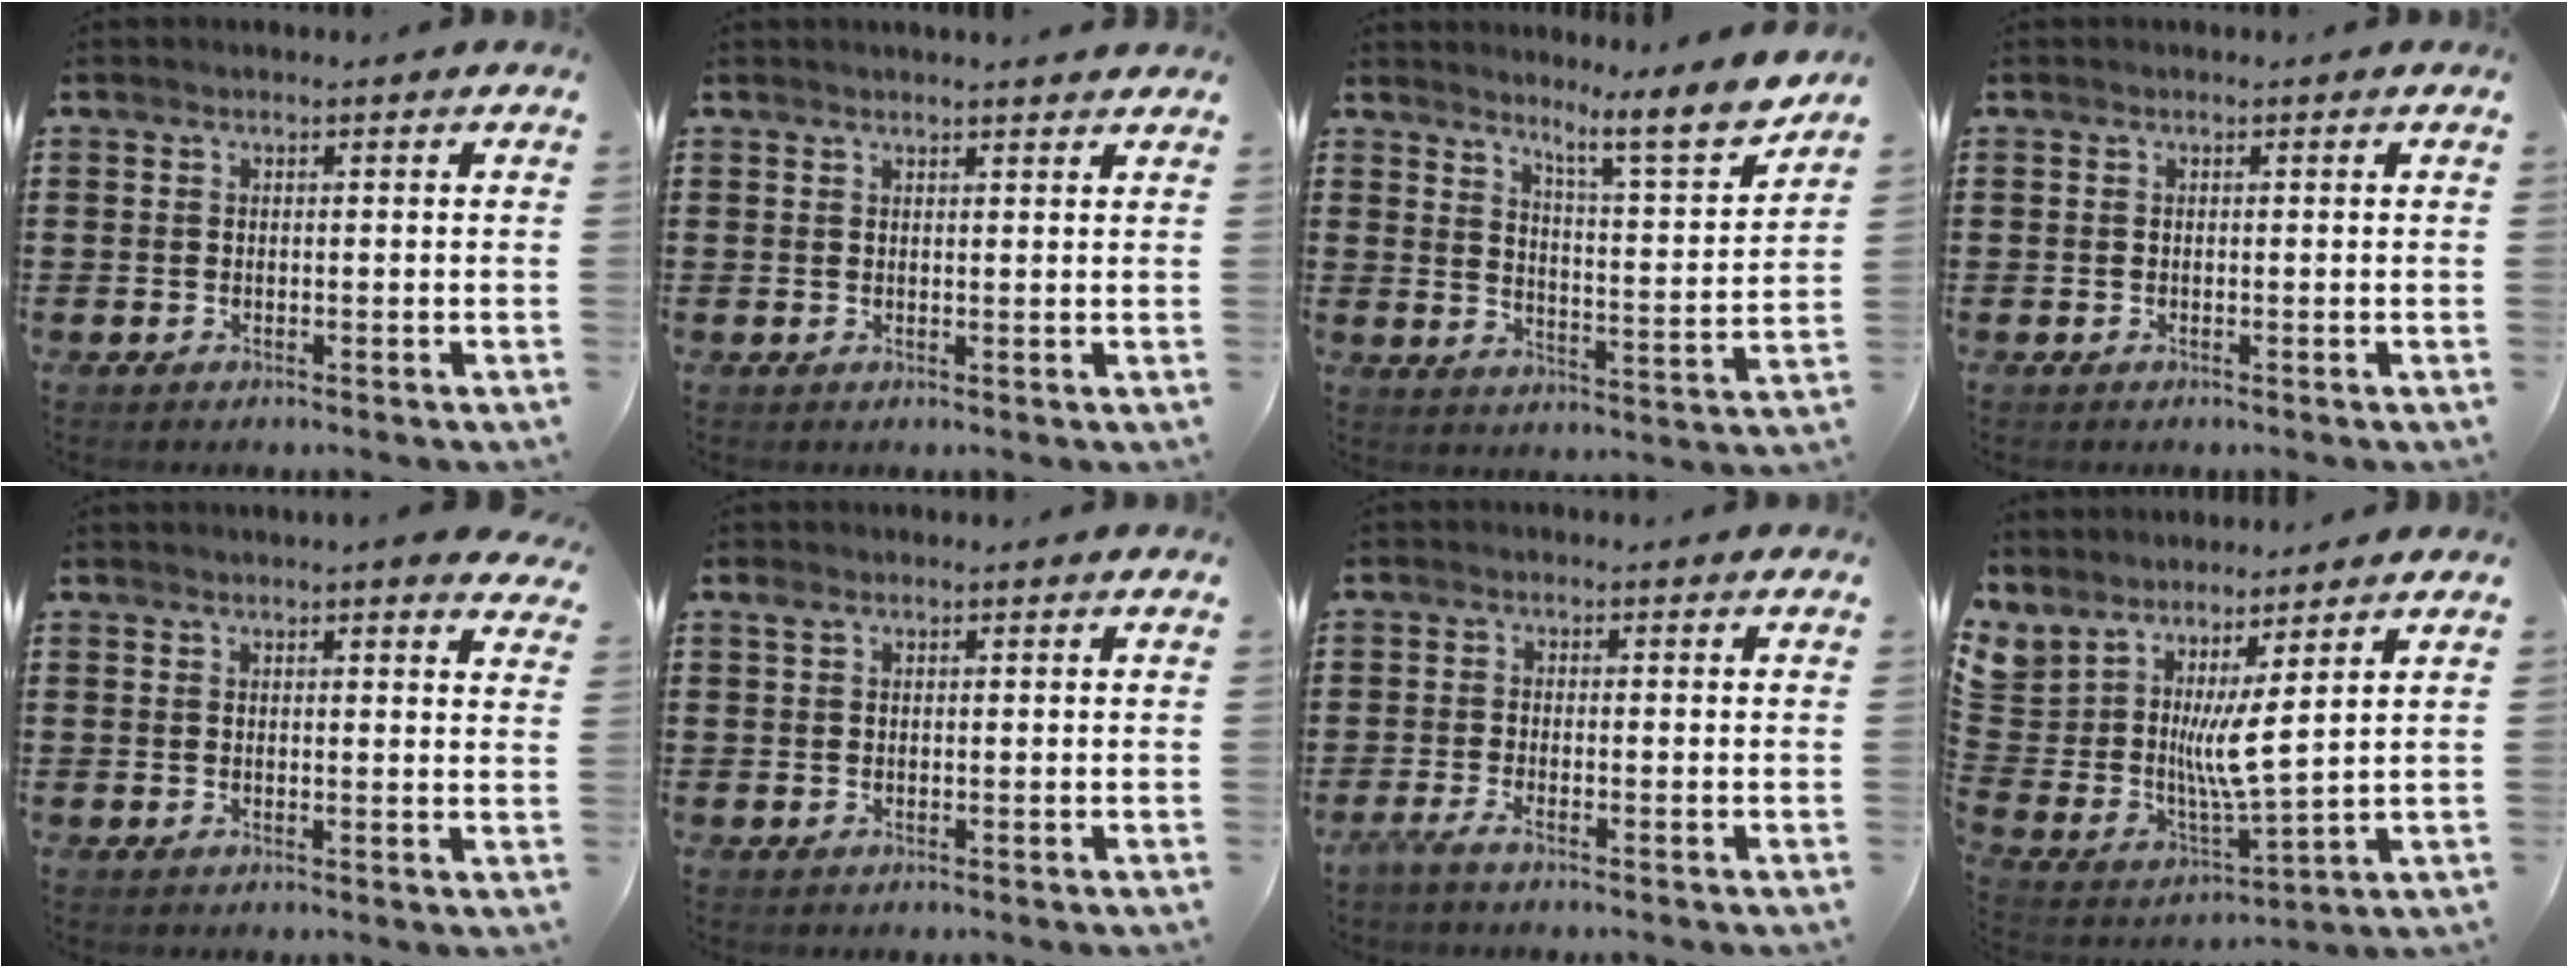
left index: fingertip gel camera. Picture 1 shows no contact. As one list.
[{"total": 1.5, "force": [1.4, -0.1, 0.3], "torque": [-0.009, 0.001, 0.028]}, {"total": 8.1, "force": [7.0, -0.1, 4.1], "torque": [-0.065, -0.063, 0.107]}, {"total": 0.0}, {"total": 2.2, "force": [2.0, -0.1, 0.8], "torque": [-0.012, -0.008, 0.037]}, {"total": 0.9, "force": [0.4, 0.5, 0.6], "torque": [-0.014, 0.005, 0.008]}, {"total": 1.8, "force": [-1.2, 0.1, 1.4], "torque": [-0.039, -0.006, -0.028]}, {"total": 5.0, "force": [2.1, 0.6, 4.5], "torque": [-0.117, -0.059, 0.029]}]